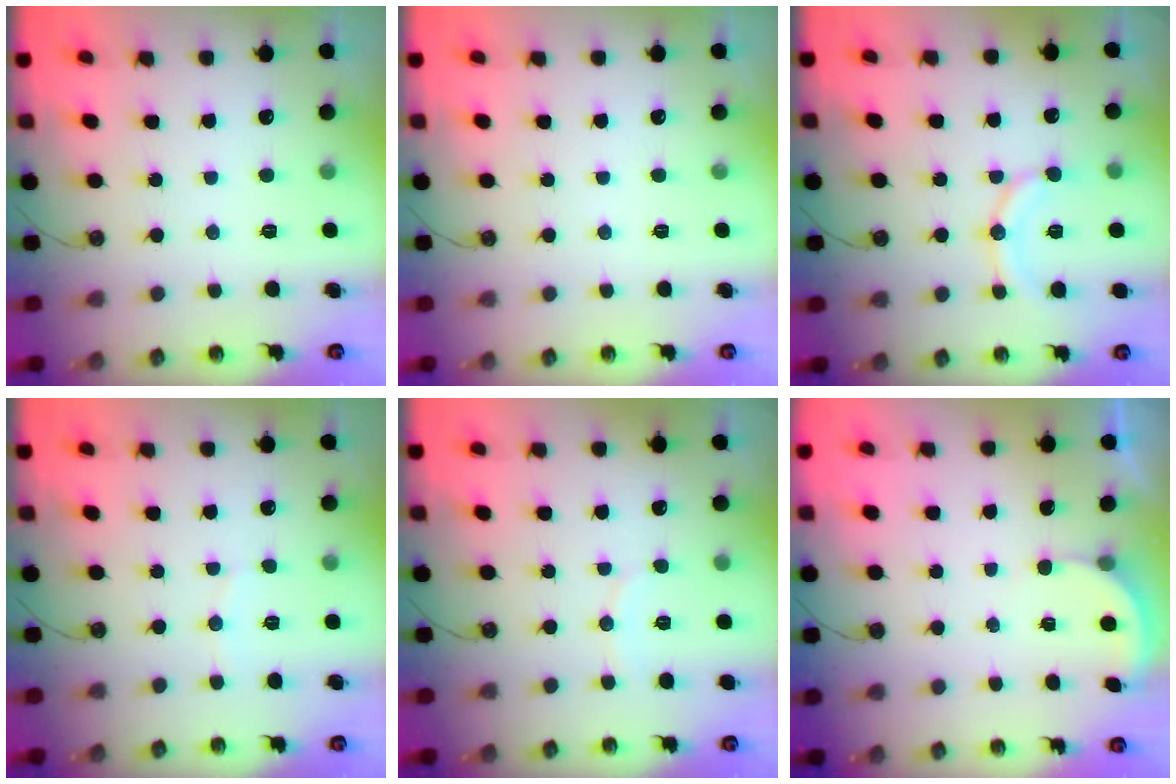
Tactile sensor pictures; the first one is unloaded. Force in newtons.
{"total": 0.0}
{"total": 12.5, "press": 12.1, "slide": 3.3}
{"total": 3.1, "press": 3.1, "slide": 0.2}
{"total": 4.8, "press": 4.7, "slide": 0.3}
{"total": 1.6, "press": 1.6, "slide": 0.3}